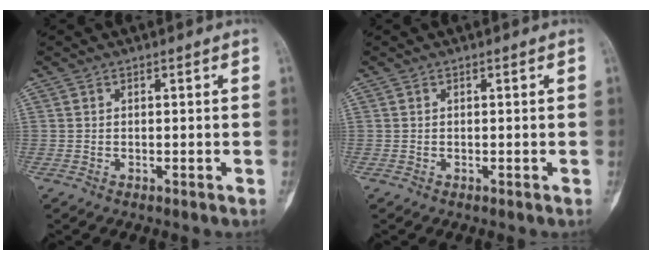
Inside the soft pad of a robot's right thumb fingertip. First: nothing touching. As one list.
[{"total": 0.0}]